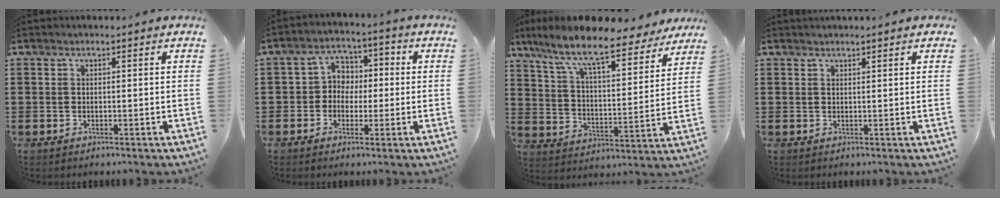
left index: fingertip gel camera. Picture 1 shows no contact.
{"total": 4.5, "force": [-1.2, 4.1, 1.4], "torque": [-0.046, 0.018, -0.031]}
{"total": 10.8, "force": [9.0, 1.4, 5.8], "torque": [-0.147, -0.051, 0.152]}
{"total": 0.9, "force": [0.8, 0.0, 0.3], "torque": [-0.008, 0.000, 0.016]}